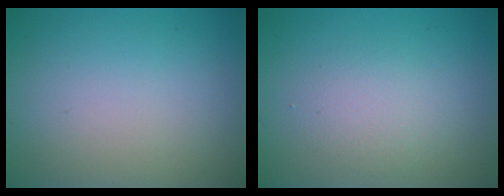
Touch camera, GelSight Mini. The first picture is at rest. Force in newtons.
{"total": 2.2, "press": 2.2, "slide": 0.2}